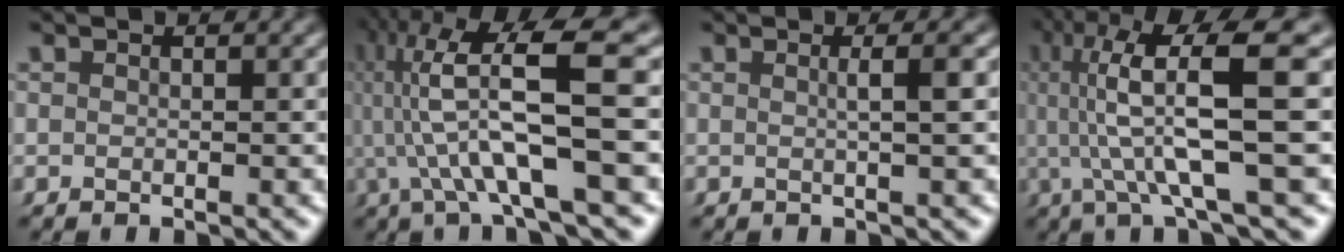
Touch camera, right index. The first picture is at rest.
{"total": 9.6, "force": [2.2, 2.9, 8.8], "torque": [-0.154, 0.013, 0.027]}
{"total": 1.6, "force": [0.3, -0.4, 1.5], "torque": [-0.020, 0.006, 0.001]}
{"total": 11.0, "force": [3.0, 3.0, 10.1], "torque": [-0.164, 0.014, 0.039]}